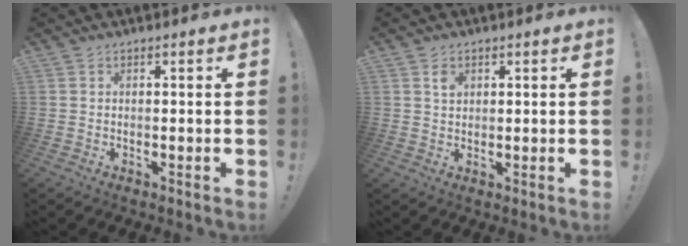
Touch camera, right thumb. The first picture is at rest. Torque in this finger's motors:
{"motor_torque": [-0.01, 0.05, -0.13, 0.09, 0.00]}